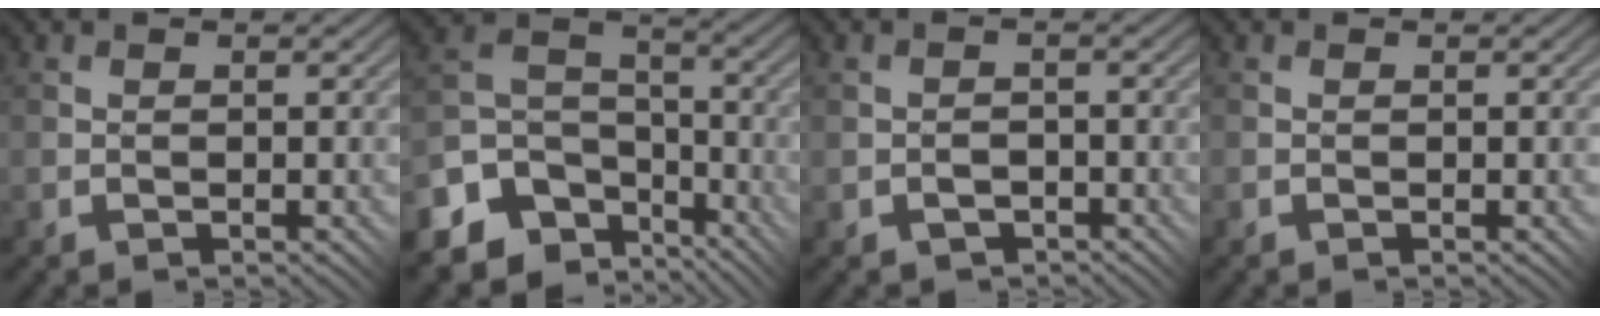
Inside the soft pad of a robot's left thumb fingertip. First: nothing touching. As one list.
[{"total": 11.3, "force": [-7.4, 7.5, 4.1], "torque": [-0.127, -0.020, -0.127]}, {"total": 1.7, "force": [-1.1, 1.1, 0.7], "torque": [-0.012, 0.003, -0.022]}, {"total": 0.0}]